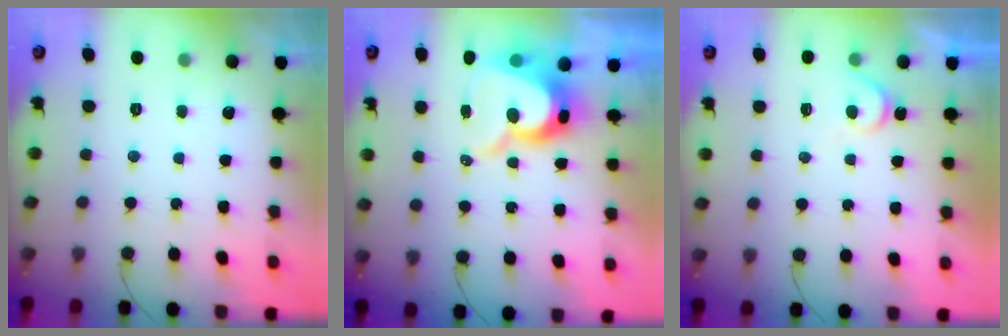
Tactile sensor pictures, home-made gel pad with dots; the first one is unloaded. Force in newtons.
{"total": 13.0, "press": 13.0, "slide": 1.1}
{"total": 4.4, "press": 4.4, "slide": 0.4}